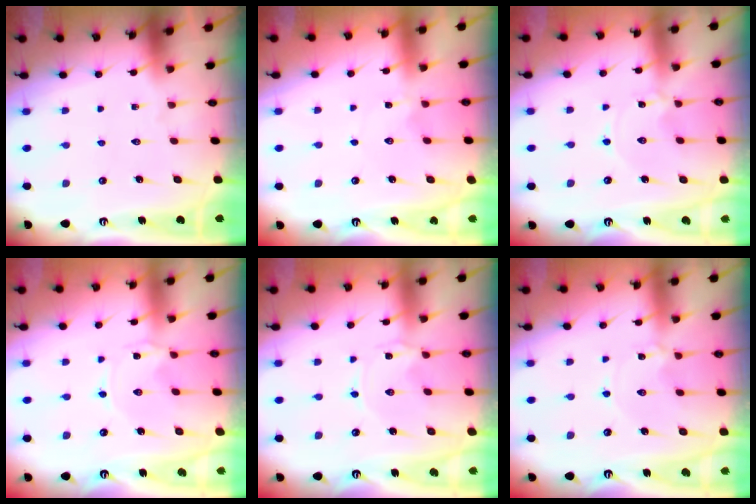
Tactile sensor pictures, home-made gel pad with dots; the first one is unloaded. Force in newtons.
{"total": 1.8, "press": 1.7, "slide": 0.2}
{"total": 0.0}
{"total": 0.0}
{"total": 0.0}
{"total": 1.1, "press": 1.0, "slide": 0.1}